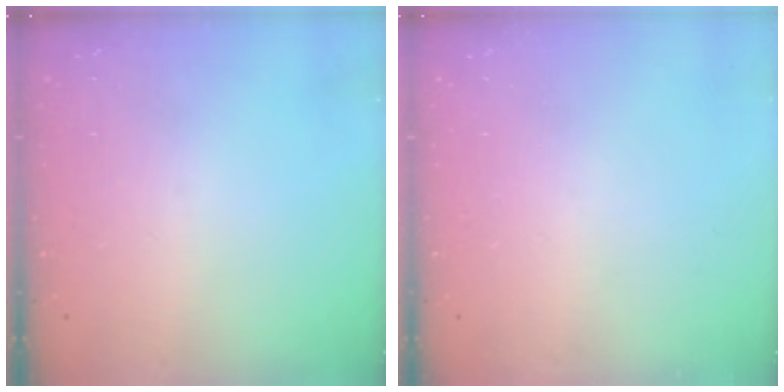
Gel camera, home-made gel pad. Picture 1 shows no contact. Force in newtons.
{"total": 0.0}